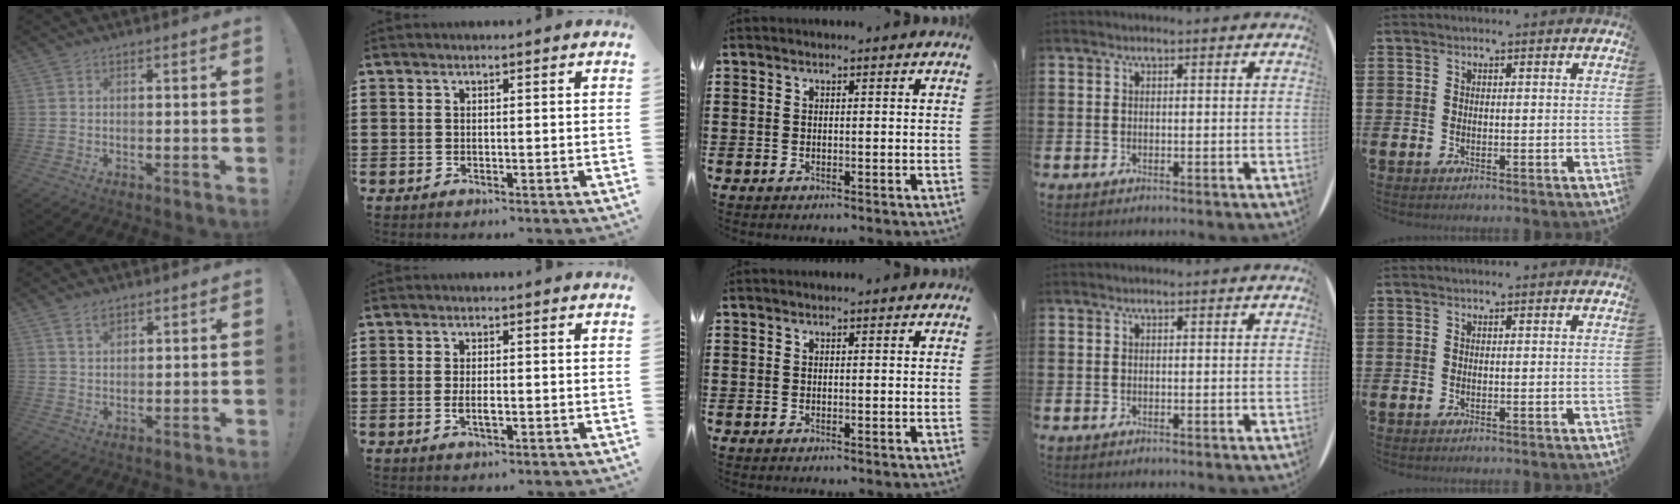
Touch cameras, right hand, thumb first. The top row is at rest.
{"thumb": {"total": 2.9, "force": [2.0, 1.6, 1.4], "torque": [-0.012, -0.013, 0.034]}, "index": {"total": 2.6, "force": [-0.5, 0.8, 2.4], "torque": [-0.043, 0.000, -0.009]}}